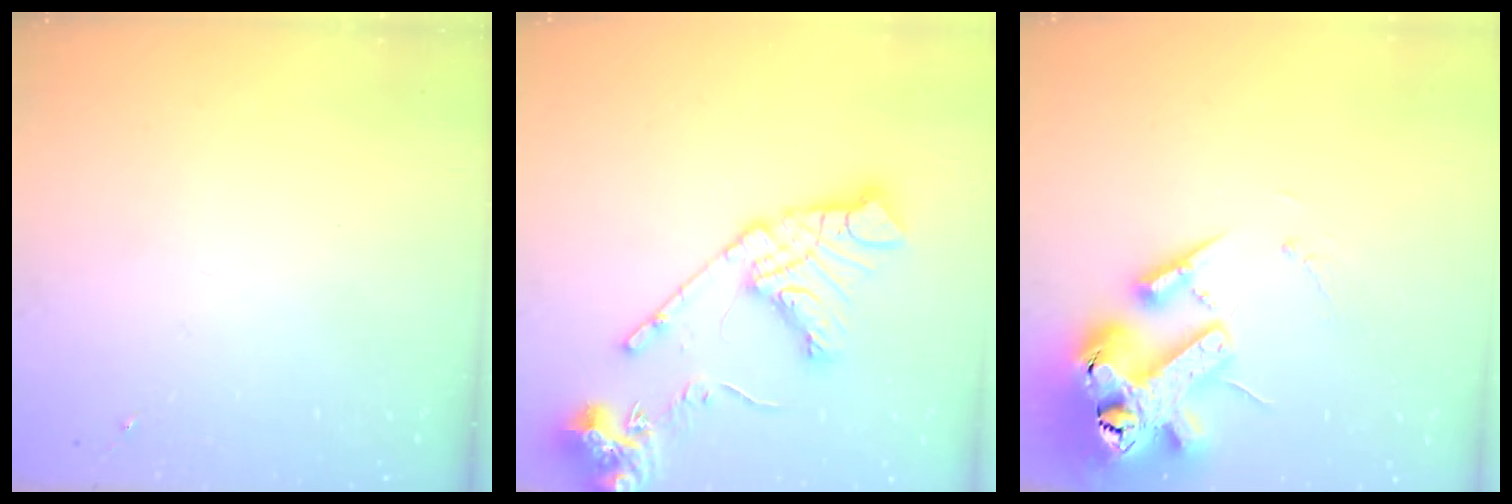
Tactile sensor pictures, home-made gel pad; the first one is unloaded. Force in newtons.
{"total": 18.2, "press": 18.0, "slide": 2.5}
{"total": 18.8, "press": 18.6, "slide": 2.9}